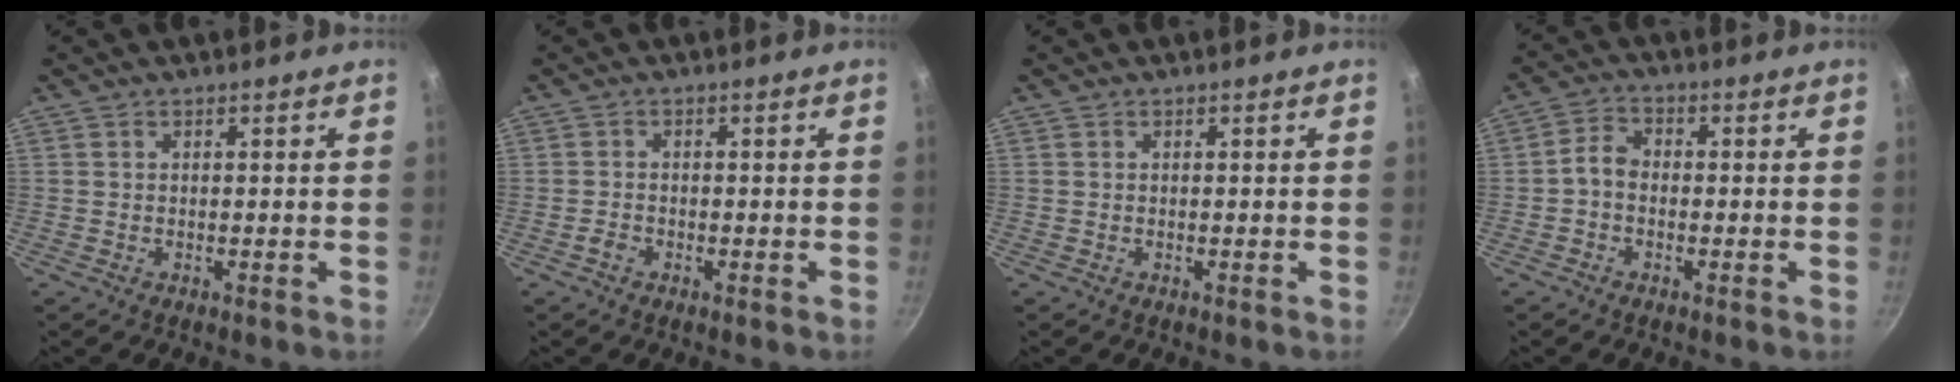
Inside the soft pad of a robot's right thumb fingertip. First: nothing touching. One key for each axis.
{"total": 1.3, "fx": -0.8, "fy": 0.8, "fz": 0.5, "tx": -0.013, "ty": 0.005, "tz": -0.019}
{"total": 0.0}
{"total": 3.4, "fx": -1.0, "fy": 2.4, "fz": 2.2, "tx": -0.045, "ty": 0.023, "tz": -0.030}